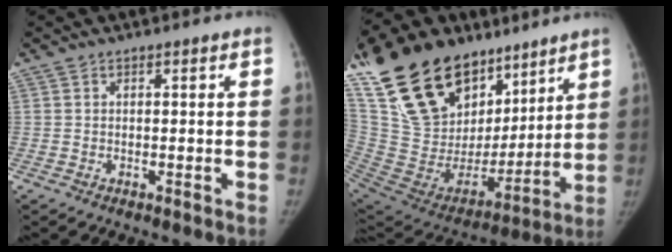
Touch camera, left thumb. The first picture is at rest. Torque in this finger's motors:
{"motor_torque": [2.61, 1.53, 1.07, -1.71, 0.64]}